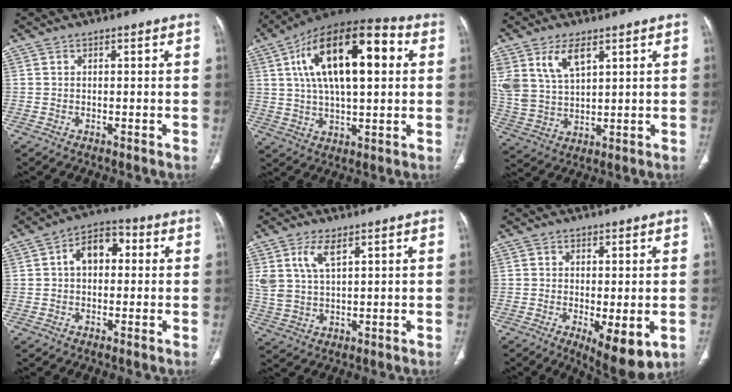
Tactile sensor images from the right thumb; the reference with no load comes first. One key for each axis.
{"total": 23.1, "fx": 5.9, "fy": 10.1, "fz": 20.0, "tx": -0.323, "ty": 0.015, "tz": 0.088}
{"total": 9.7, "fx": 5.0, "fy": 5.1, "fz": 6.6, "tx": -0.127, "ty": -0.016, "tz": 0.109}
{"total": 8.0, "fx": 1.2, "fy": 5.4, "fz": 5.8, "tx": -0.071, "ty": 0.025, "tz": 0.009}
{"total": 6.4, "fx": 3.2, "fy": 2.8, "fz": 4.8, "tx": -0.101, "ty": -0.011, "tz": 0.072}
{"total": 8.6, "fx": -2.2, "fy": 3.1, "fz": 7.7, "tx": -0.114, "ty": -0.023, "tz": -0.027}